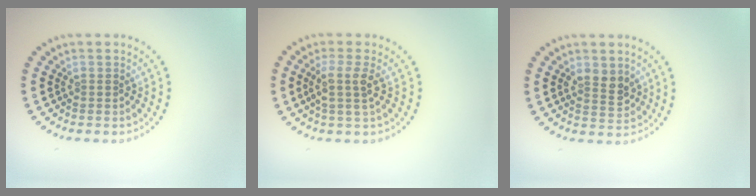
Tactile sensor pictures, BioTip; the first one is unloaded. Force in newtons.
{"total": 2.5, "press": 2.0, "slide": 1.5}
{"total": 2.4, "press": 2.3, "slide": 0.6}